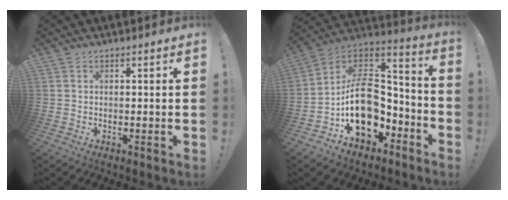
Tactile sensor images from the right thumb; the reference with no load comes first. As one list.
[{"total": 20.4, "force": [-3.3, 14.9, 13.6], "torque": [-0.216, 0.018, -0.039]}]